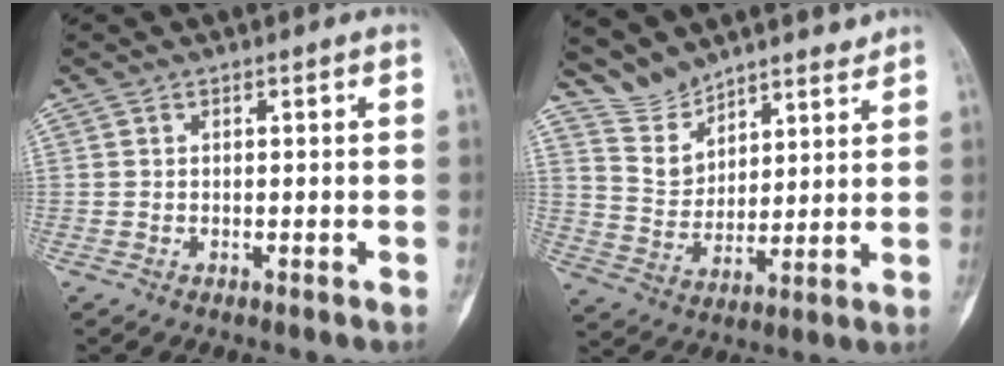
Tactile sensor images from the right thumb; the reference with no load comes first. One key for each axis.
{"total": 10.0, "fx": 9.2, "fy": 3.7, "fz": 1.1, "tx": 0.006, "ty": -0.059, "tz": 0.183}